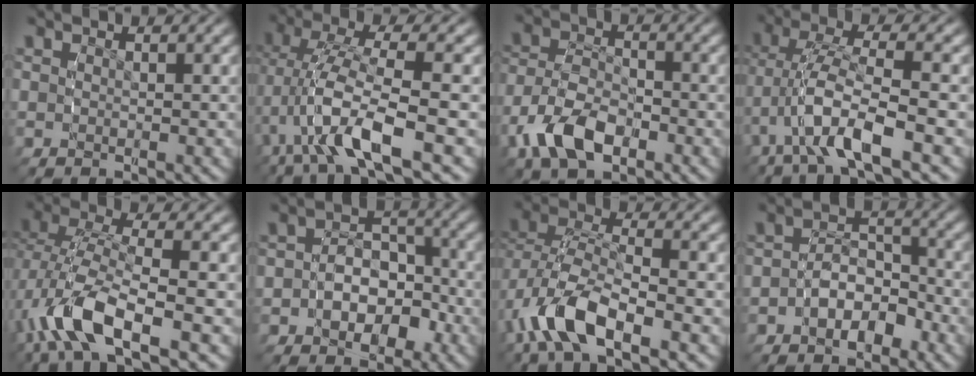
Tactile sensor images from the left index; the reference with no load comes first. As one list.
[{"total": 5.8, "force": [-0.9, 1.8, 5.4], "torque": [-0.124, -0.006, -0.013]}, {"total": 6.1, "force": [-2.8, 3.9, 3.8], "torque": [-0.077, -0.018, -0.045]}, {"total": 4.8, "force": [-0.9, 1.4, 4.4], "torque": [-0.105, -0.003, -0.015]}, {"total": 6.2, "force": [-2.0, 2.7, 5.2], "torque": [-0.129, -0.019, -0.026]}, {"total": 5.2, "force": [-2.0, 4.2, 2.3], "torque": [-0.044, -0.009, -0.039]}, {"total": 5.5, "force": [-2.0, 2.8, 4.2], "torque": [-0.108, -0.017, -0.030]}, {"total": 3.7, "force": [-2.2, 2.5, 1.6], "torque": [-0.025, -0.002, -0.044]}]